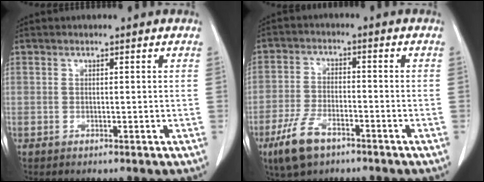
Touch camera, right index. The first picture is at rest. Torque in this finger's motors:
{"motor_torque": [0.21, -0.46, -0.13, -0.09]}